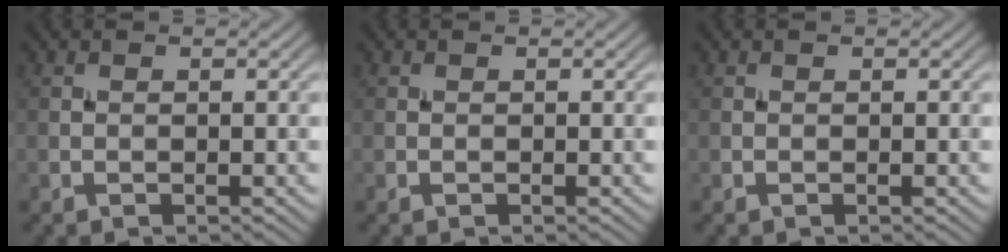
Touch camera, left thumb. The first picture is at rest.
{"total": 0.0}
{"total": 0.0}